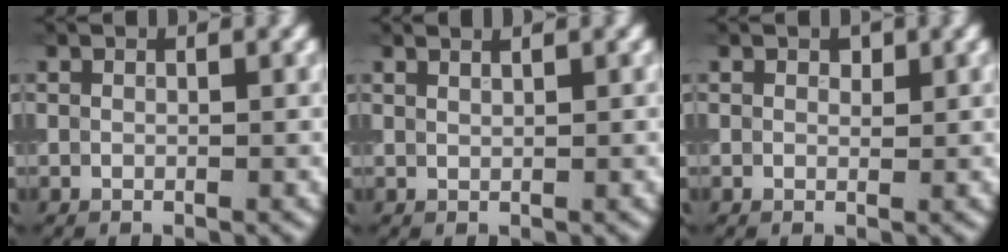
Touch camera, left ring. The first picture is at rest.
{"total": 1.2, "force": [0.9, 0.4, 0.7], "torque": [0.002, -0.002, 0.003]}
{"total": 0.6, "force": [0.4, 0.4, 0.2], "torque": [-0.001, -0.003, 0.005]}